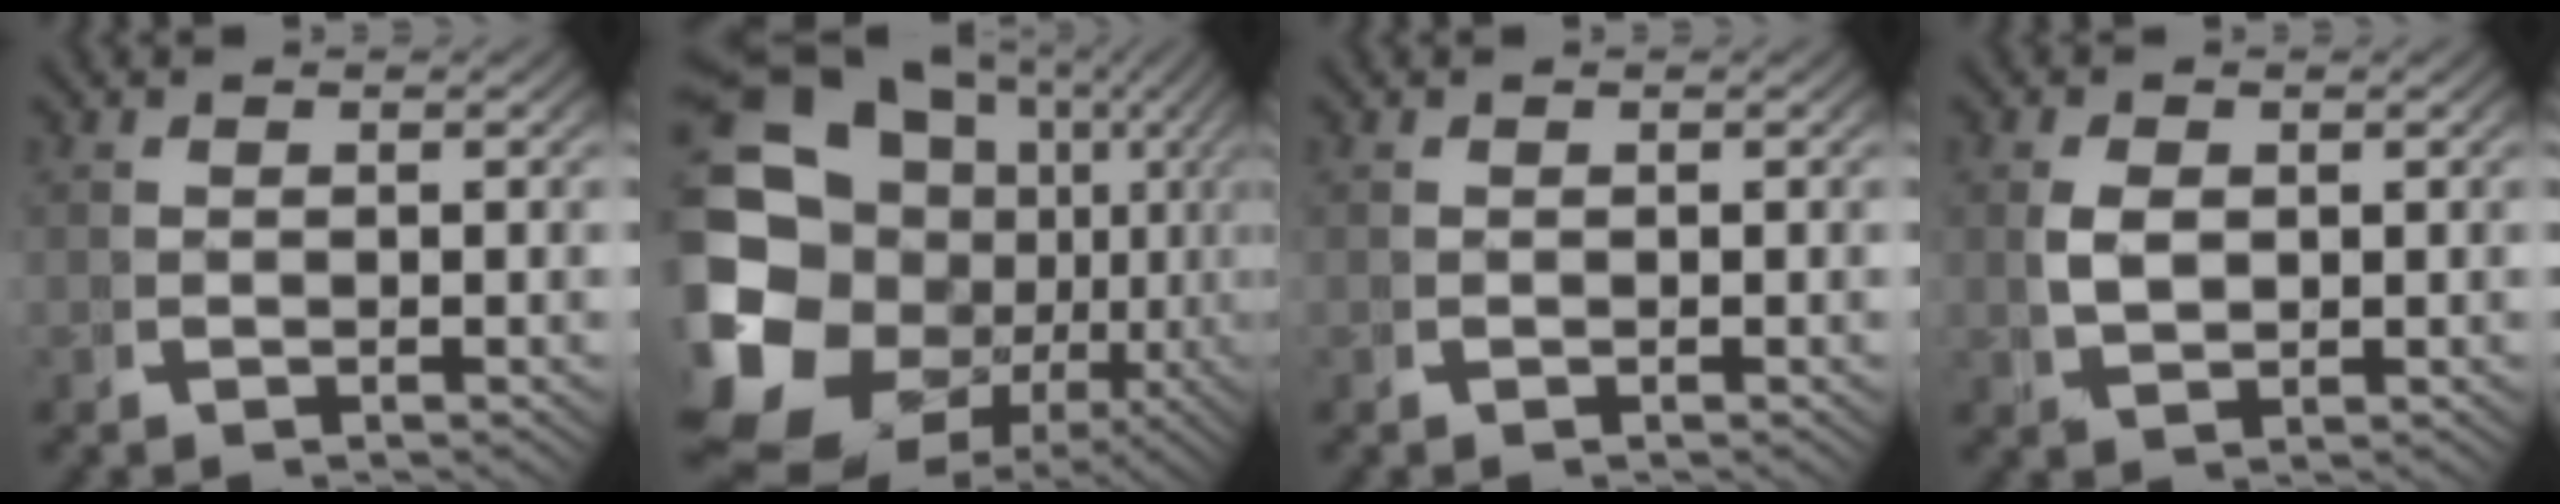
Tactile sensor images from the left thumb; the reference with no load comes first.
{"total": 21.8, "force": [-2.1, 16.1, 14.6], "torque": [-0.281, -0.072, -0.007]}
{"total": 0.0}
{"total": 2.3, "force": [0.6, 1.5, 1.7], "torque": [-0.043, -0.010, 0.024]}